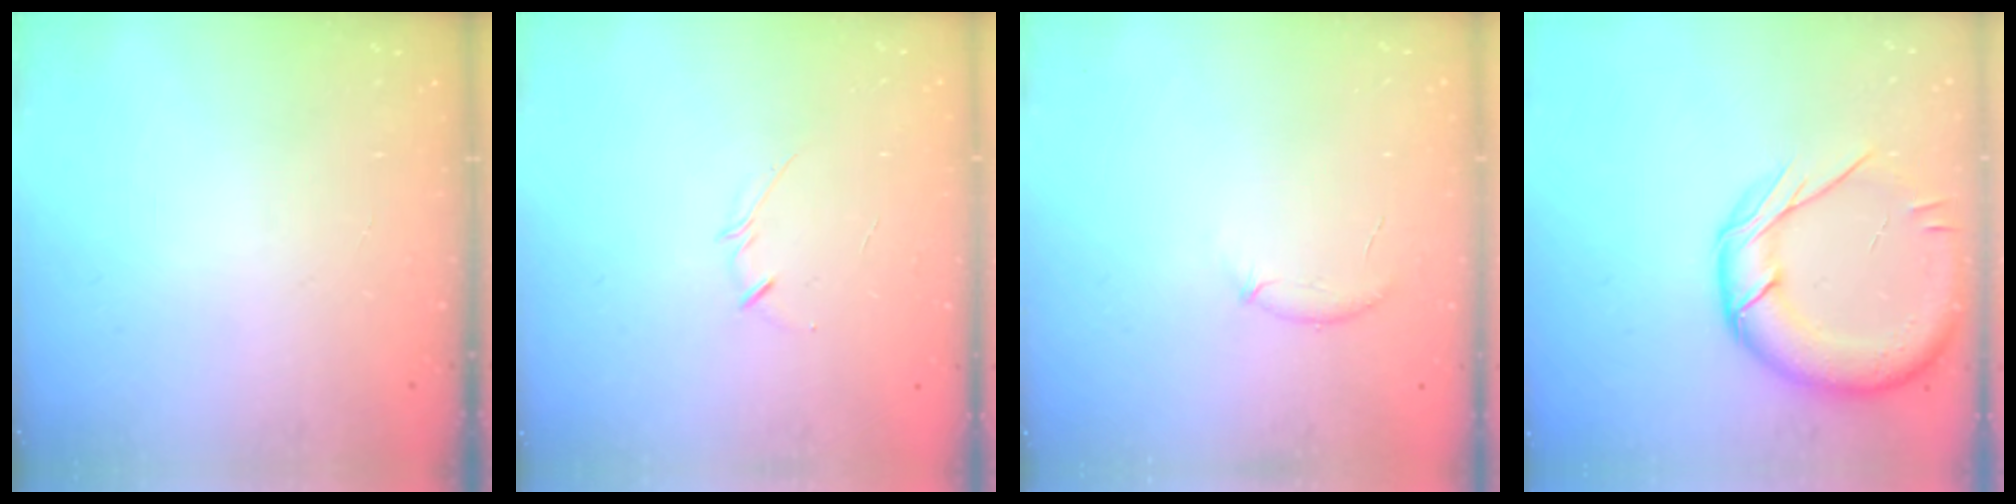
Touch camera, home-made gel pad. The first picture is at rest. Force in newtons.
{"total": 2.5, "press": 2.4, "slide": 0.5}
{"total": 6.9, "press": 6.7, "slide": 1.6}
{"total": 17.8, "press": 17.7, "slide": 1.7}